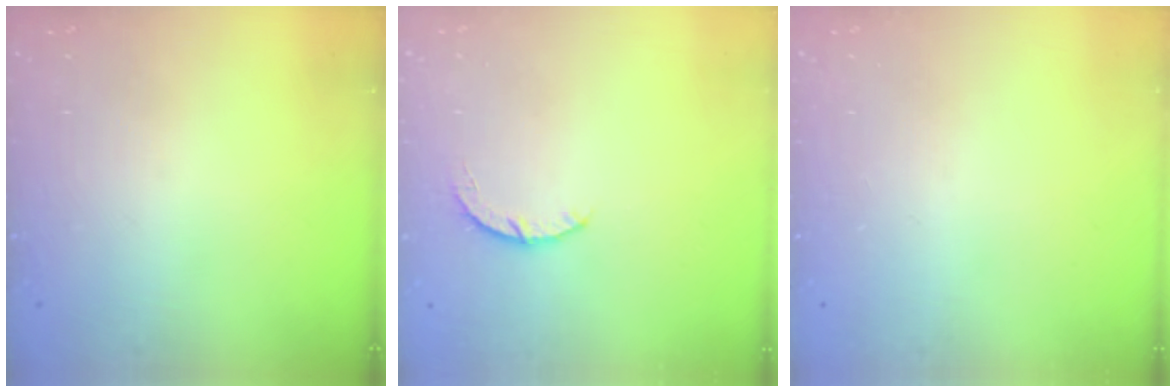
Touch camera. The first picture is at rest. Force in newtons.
{"total": 3.4, "press": 3.4, "slide": 0.5}
{"total": 0.0}